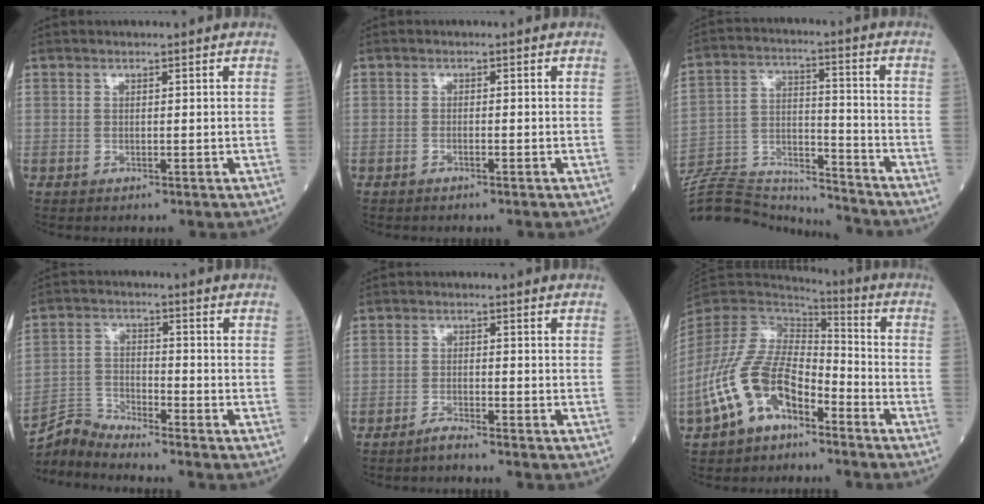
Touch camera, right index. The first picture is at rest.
{"total": 0.6, "force": [-0.5, 0.0, 0.2], "torque": [-0.009, -0.001, -0.009]}
{"total": 18.8, "force": [-18.2, 3.1, 3.7], "torque": [-0.091, 0.023, -0.295]}
{"total": 5.5, "force": [-5.3, -1.2, -0.7], "torque": [0.001, -0.010, -0.103]}
{"total": 2.1, "force": [-2.0, -0.5, 0.5], "torque": [-0.013, -0.003, -0.040]}
{"total": 13.0, "force": [-6.9, 6.6, 8.8], "torque": [-0.193, 0.017, -0.133]}